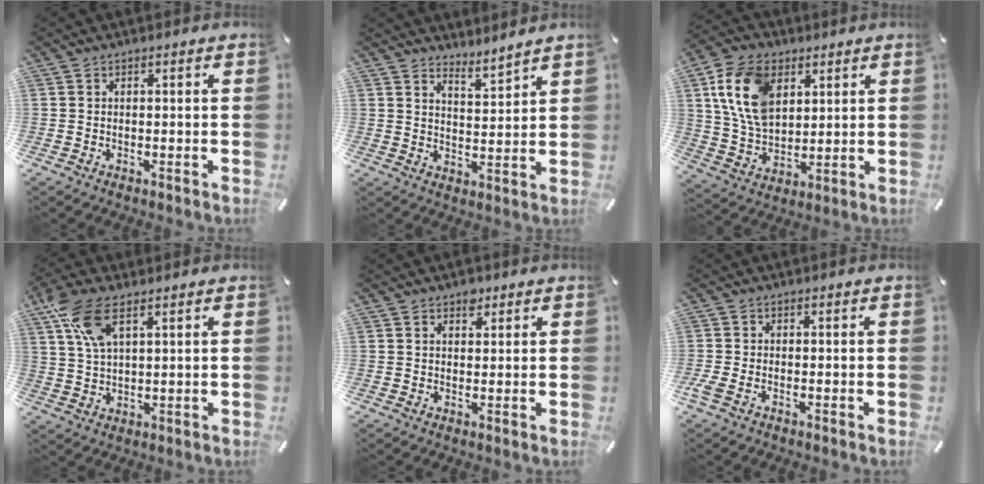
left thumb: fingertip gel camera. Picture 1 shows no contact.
{"total": 4.9, "force": [4.9, 0.6, 0.2], "torque": [-0.002, -0.038, 0.087]}
{"total": 14.5, "force": [5.7, 10.1, 8.8], "torque": [-0.210, 0.000, 0.105]}
{"total": 10.2, "force": [5.3, 4.6, 7.4], "torque": [-0.165, -0.006, 0.099]}
{"total": 2.3, "force": [1.6, 1.5, 0.7], "torque": [0.010, -0.007, 0.024]}
{"total": 1.8, "force": [-1.0, 0.9, 1.2], "torque": [-0.033, -0.002, -0.021]}